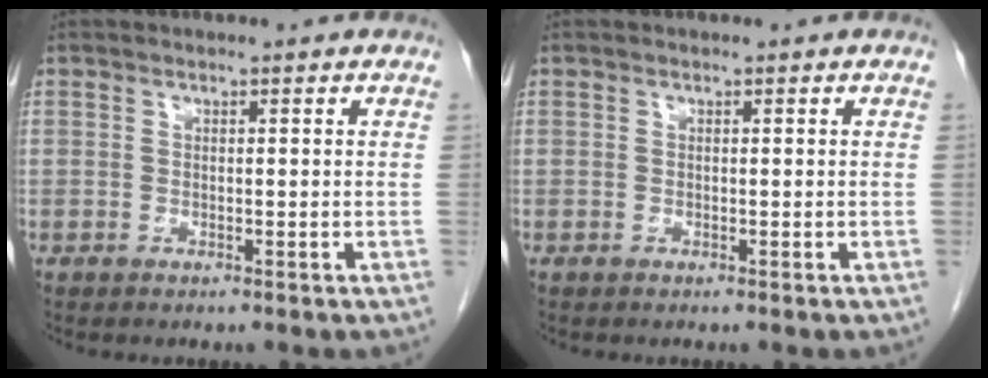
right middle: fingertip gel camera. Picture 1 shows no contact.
{"total": 0.0}